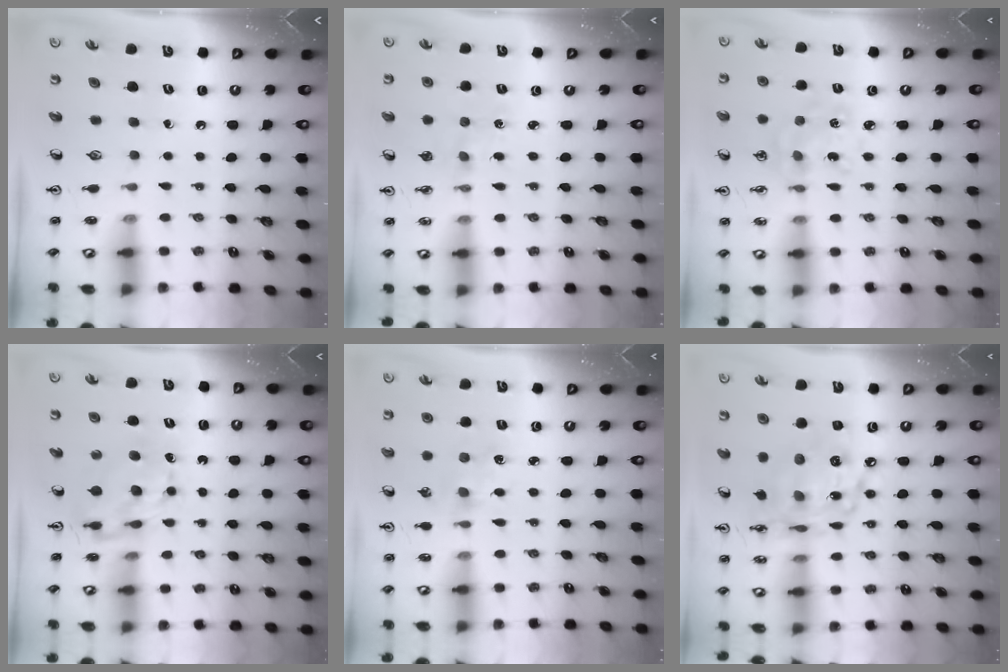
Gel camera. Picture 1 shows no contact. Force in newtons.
{"total": 0.0}
{"total": 2.8, "press": 2.8, "slide": 0.2}
{"total": 6.9, "press": 6.9, "slide": 0.6}
{"total": 2.7, "press": 2.7, "slide": 0.4}
{"total": 16.1, "press": 16.0, "slide": 1.3}